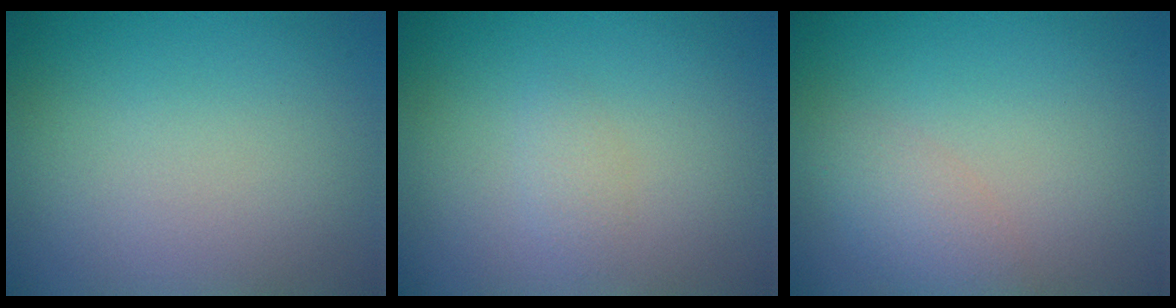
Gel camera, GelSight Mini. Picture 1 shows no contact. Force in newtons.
{"total": 1.0, "press": 1.0, "slide": 0.1}
{"total": 2.1, "press": 2.1, "slide": 0.1}